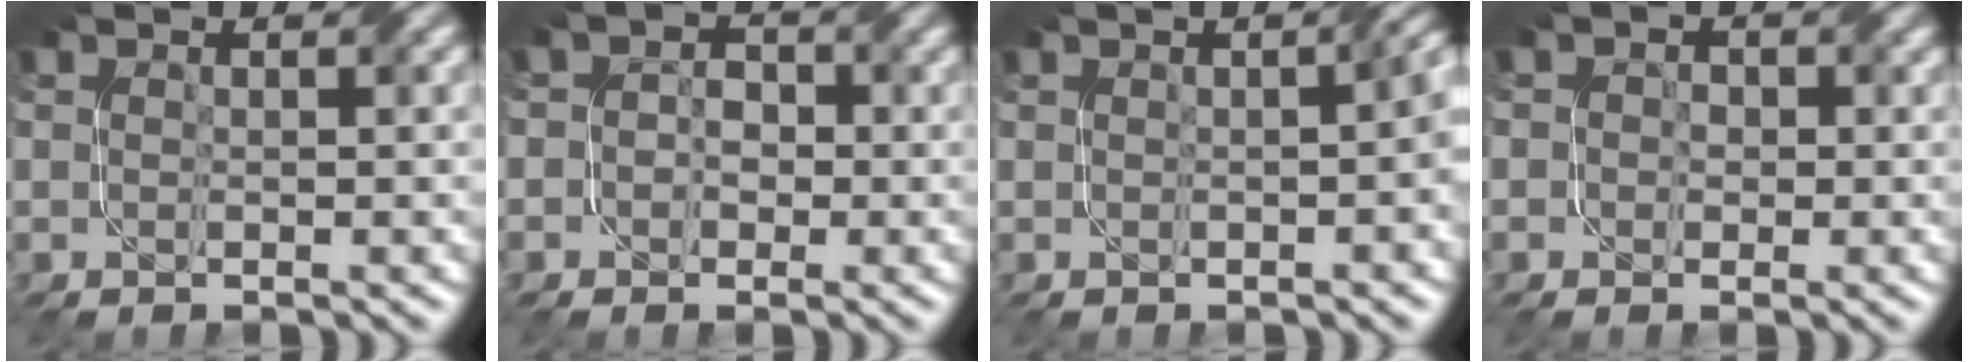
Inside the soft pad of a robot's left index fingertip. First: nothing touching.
{"total": 2.8, "force": [0.1, 2.6, 1.2], "torque": [0.005, 0.005, -0.025]}
{"total": 3.6, "force": [-0.1, 1.3, 3.4], "torque": [-0.023, 0.010, 0.004]}
{"total": 2.1, "force": [0.4, 1.9, 0.8], "torque": [0.000, 0.001, -0.010]}